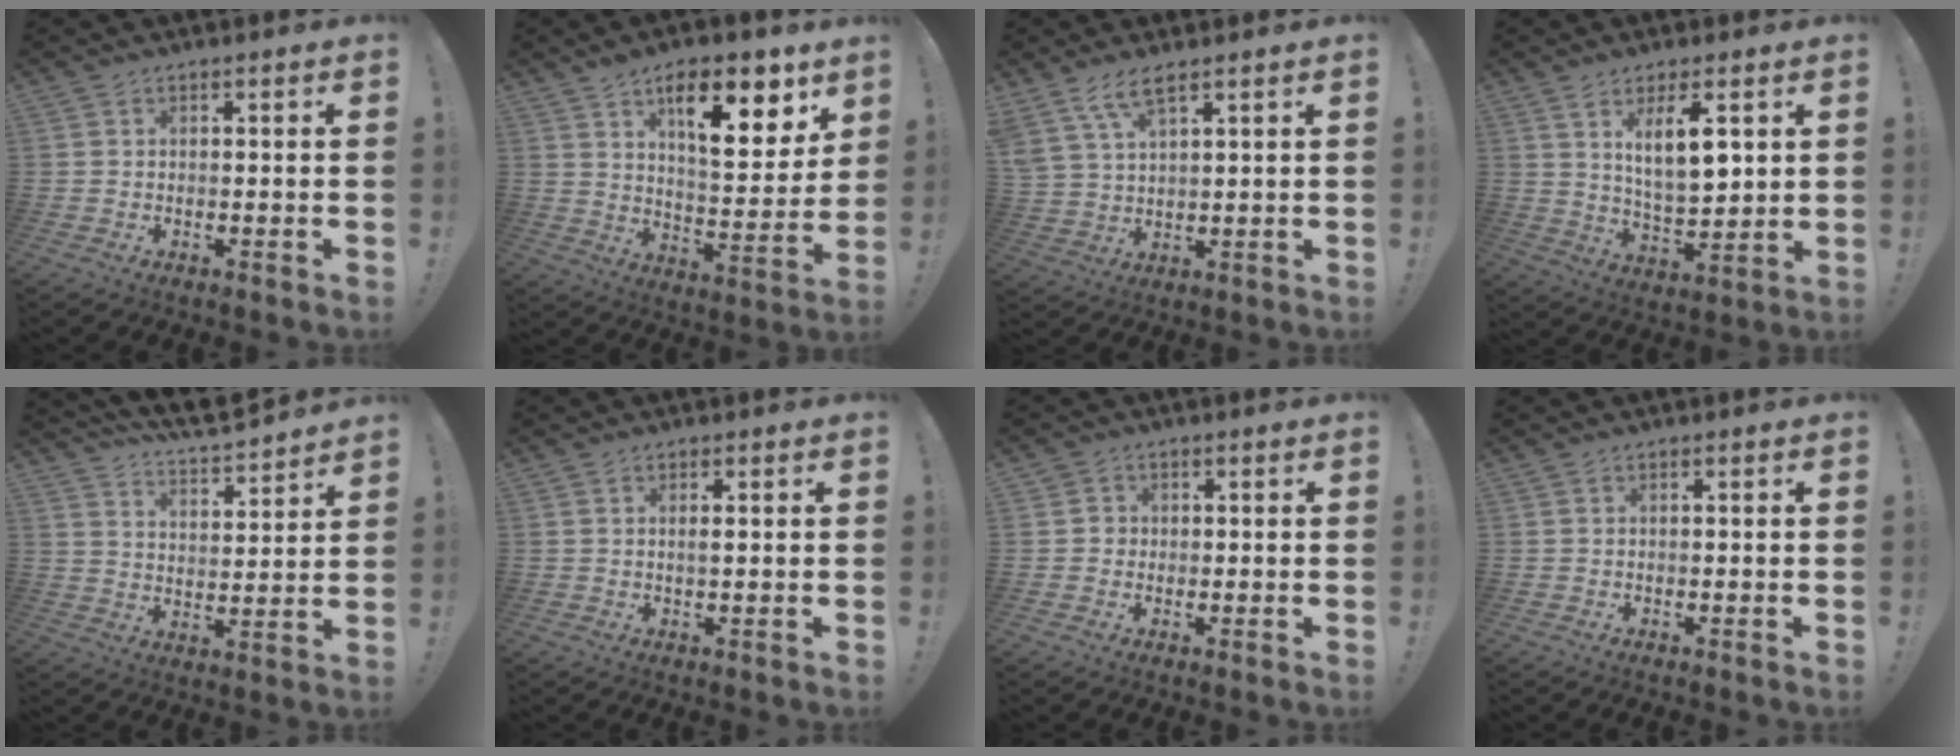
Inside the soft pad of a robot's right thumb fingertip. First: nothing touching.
{"total": 17.1, "force": [9.5, 6.6, 12.5], "torque": [-0.168, -0.051, 0.151]}
{"total": 7.0, "force": [5.0, 1.9, 4.5], "torque": [-0.100, -0.017, 0.099]}
{"total": 11.1, "force": [5.0, 3.5, 9.3], "torque": [-0.151, -0.024, 0.082]}
{"total": 8.9, "force": [8.4, 1.0, 3.0], "torque": [-0.067, -0.073, 0.146]}
{"total": 1.4, "force": [0.6, 0.3, 1.3], "torque": [-0.011, -0.005, 0.006]}
{"total": 2.5, "force": [-0.3, 2.4, 0.6], "torque": [-0.005, 0.005, -0.006]}
{"total": 0.0}